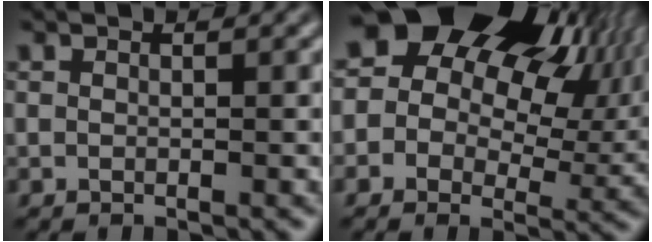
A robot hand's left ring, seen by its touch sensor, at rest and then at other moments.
{"total": 18.7, "force": [7.8, 12.8, 11.3], "torque": [-0.175, 0.054, 0.131]}